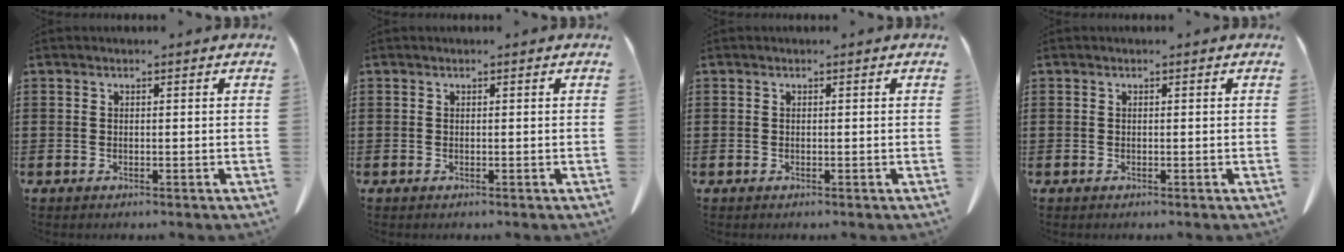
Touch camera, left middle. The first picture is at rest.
{"total": 0.0}
{"total": 0.0}
{"total": 0.0}